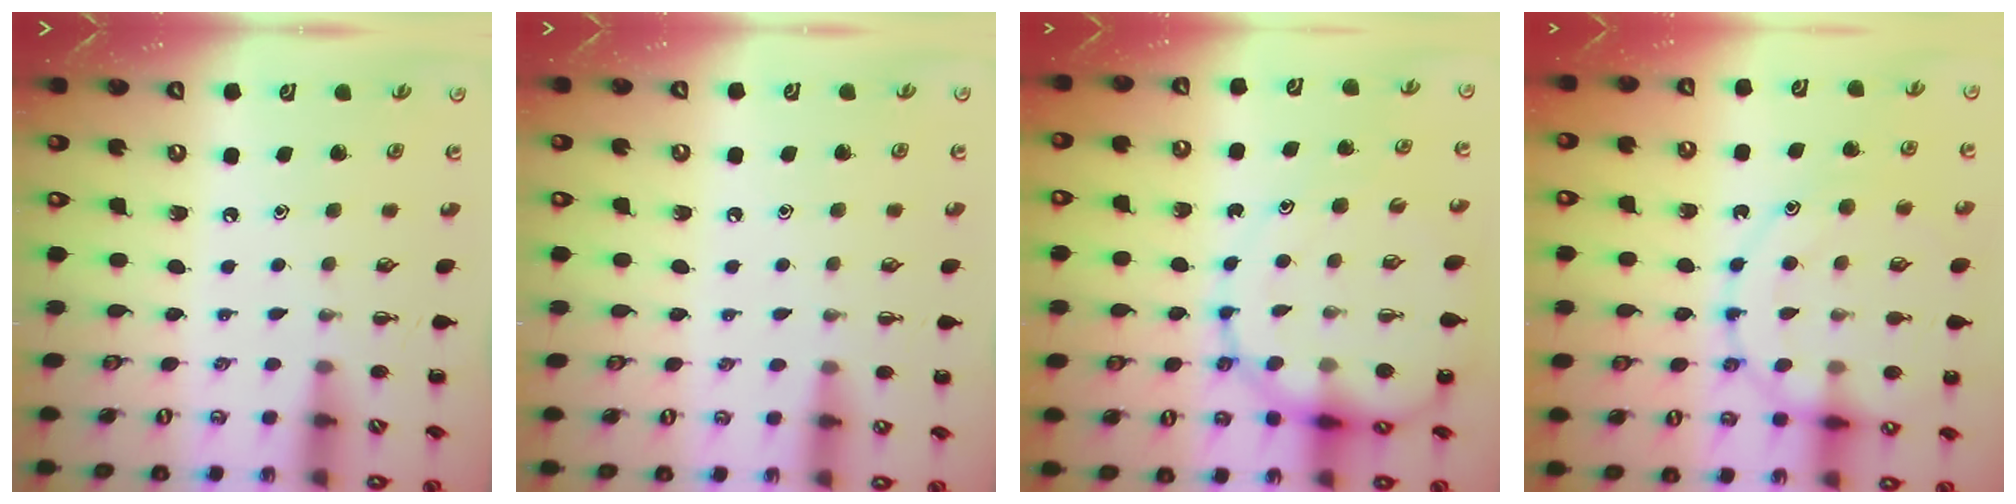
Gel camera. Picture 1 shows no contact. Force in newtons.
{"total": 5.0, "press": 4.7, "slide": 1.7}
{"total": 15.8, "press": 15.5, "slide": 3.3}
{"total": 15.9, "press": 15.8, "slide": 1.6}